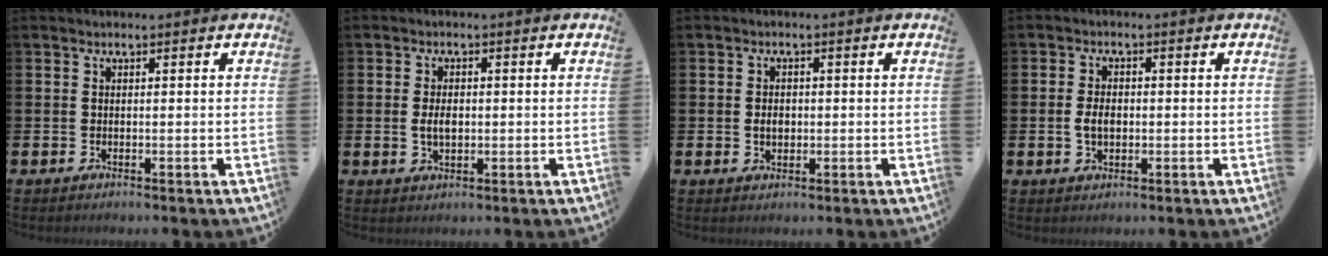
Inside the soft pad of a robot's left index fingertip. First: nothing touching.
{"total": 2.9, "force": [0.0, 1.7, 2.3], "torque": [-0.031, 0.001, -0.004]}
{"total": 2.2, "force": [0.0, 1.6, 1.6], "torque": [-0.009, -0.001, -0.007]}
{"total": 3.1, "force": [-0.1, 2.0, 2.3], "torque": [-0.031, 0.001, -0.007]}